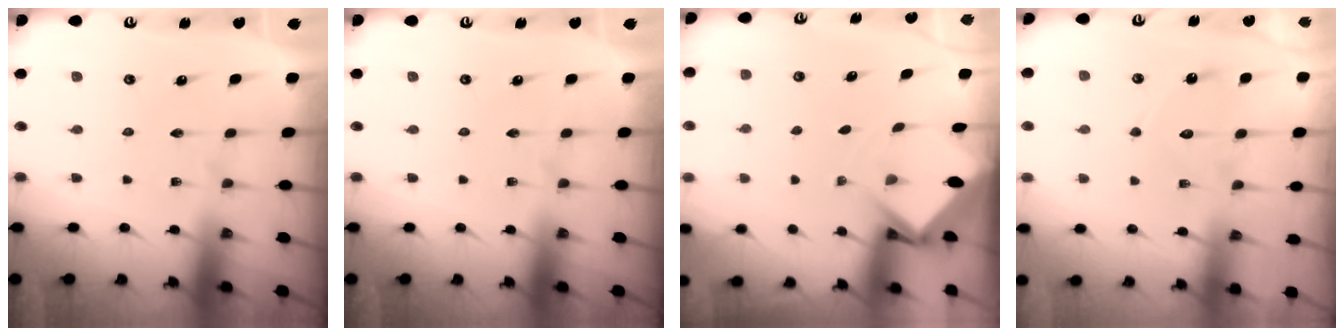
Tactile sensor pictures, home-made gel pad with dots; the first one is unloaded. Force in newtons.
{"total": 0.0}
{"total": 3.0, "press": 3.0, "slide": 0.2}
{"total": 8.4, "press": 8.4, "slide": 0.7}